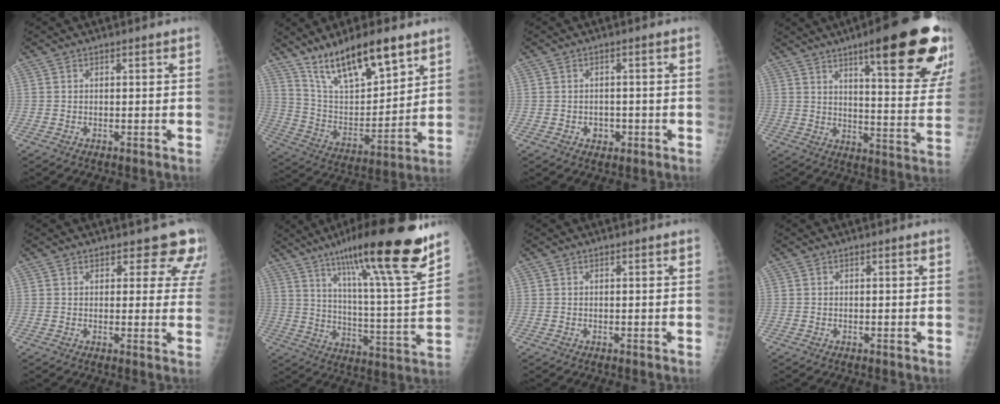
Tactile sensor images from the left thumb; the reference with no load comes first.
{"total": 17.7, "force": [12.4, 5.4, 11.4], "torque": [-0.168, -0.061, 0.234]}
{"total": 2.5, "force": [-0.9, 2.1, 1.1], "torque": [-0.002, 0.006, -0.008]}
{"total": 24.9, "force": [14.4, 5.1, 19.7], "torque": [-0.236, -0.058, 0.195]}
{"total": 7.8, "force": [6.4, 3.9, 2.3], "torque": [0.026, -0.028, 0.051]}
{"total": 24.1, "force": [16.4, 2.5, 17.4], "torque": [-0.252, -0.061, 0.257]}
{"total": 0.0}
{"total": 0.0}